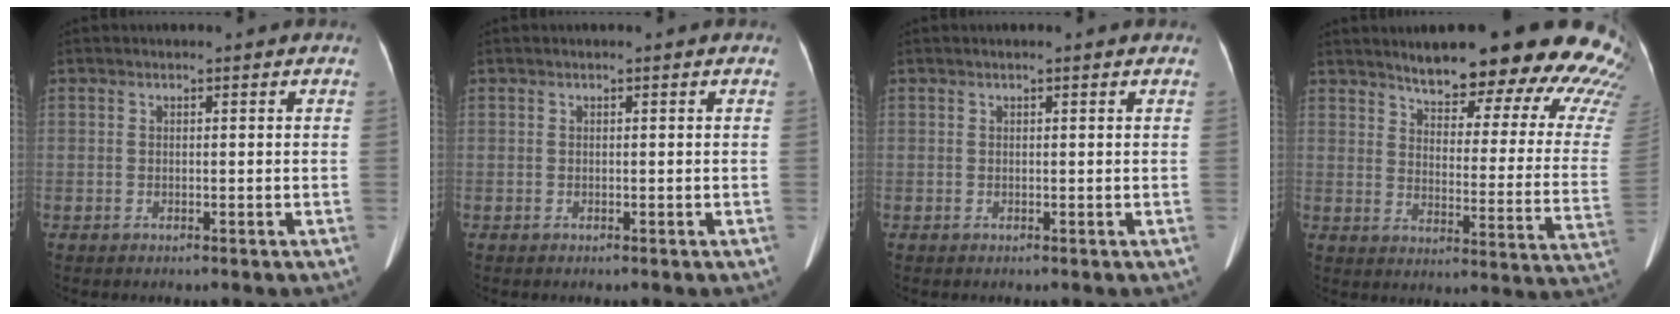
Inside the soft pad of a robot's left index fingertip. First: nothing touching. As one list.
[{"total": 0.0}, {"total": 0.5, "force": [0.4, 0.0, 0.3], "torque": [-0.008, 0.012, 0.006]}, {"total": 25.6, "force": [21.8, 4.9, 12.6], "torque": [-0.148, -0.065, 0.249]}]